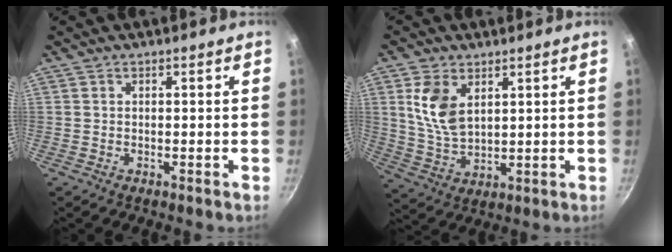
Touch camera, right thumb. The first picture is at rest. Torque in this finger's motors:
{"motor_torque": [-0.76, 1.02, 0.95, 0.28, 0.08]}